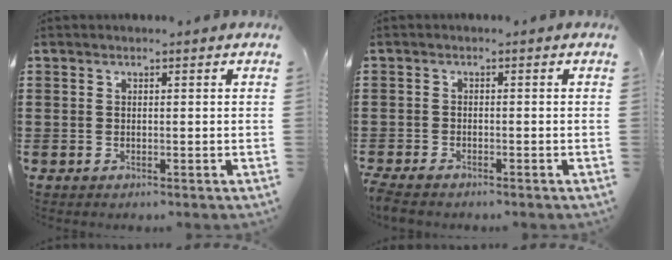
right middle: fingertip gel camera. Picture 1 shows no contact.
{"total": 1.5, "force": [-1.4, 0.3, 0.4], "torque": [-0.017, -0.001, -0.030]}